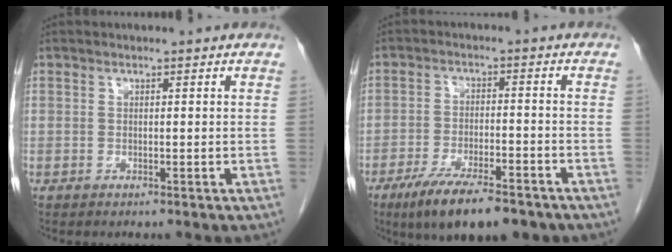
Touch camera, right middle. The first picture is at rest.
{"total": 12.7, "force": [-9.1, 3.3, 8.3], "torque": [-0.135, -0.018, -0.145]}